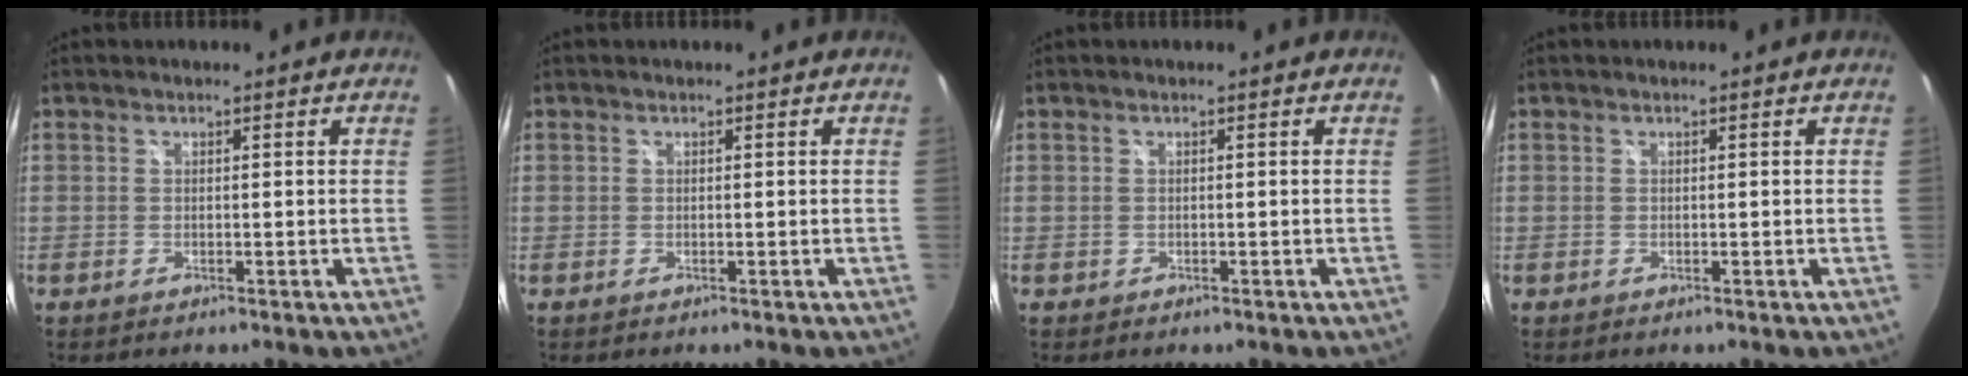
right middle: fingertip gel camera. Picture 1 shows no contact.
{"total": 0.0}
{"total": 0.0}
{"total": 0.0}